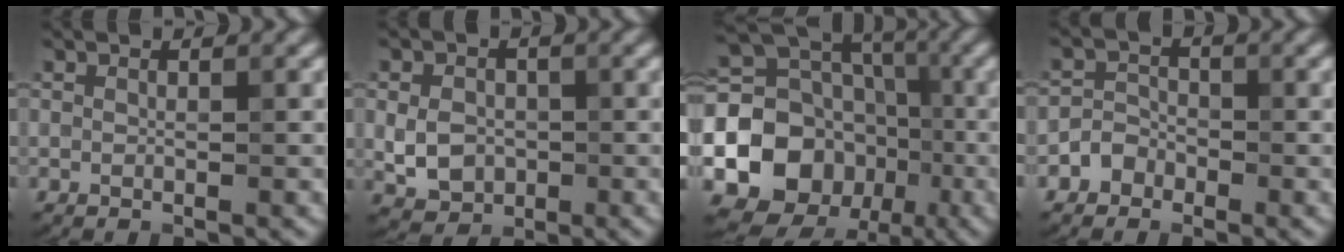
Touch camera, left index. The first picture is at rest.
{"total": 3.7, "force": [-0.4, 3.0, 2.2], "torque": [-0.041, -0.004, -0.007]}
{"total": 15.0, "force": [-3.3, 13.1, 6.6], "torque": [-0.138, -0.006, -0.082]}
{"total": 1.8, "force": [-1.1, 1.4, 0.2], "torque": [0.008, 0.010, -0.025]}